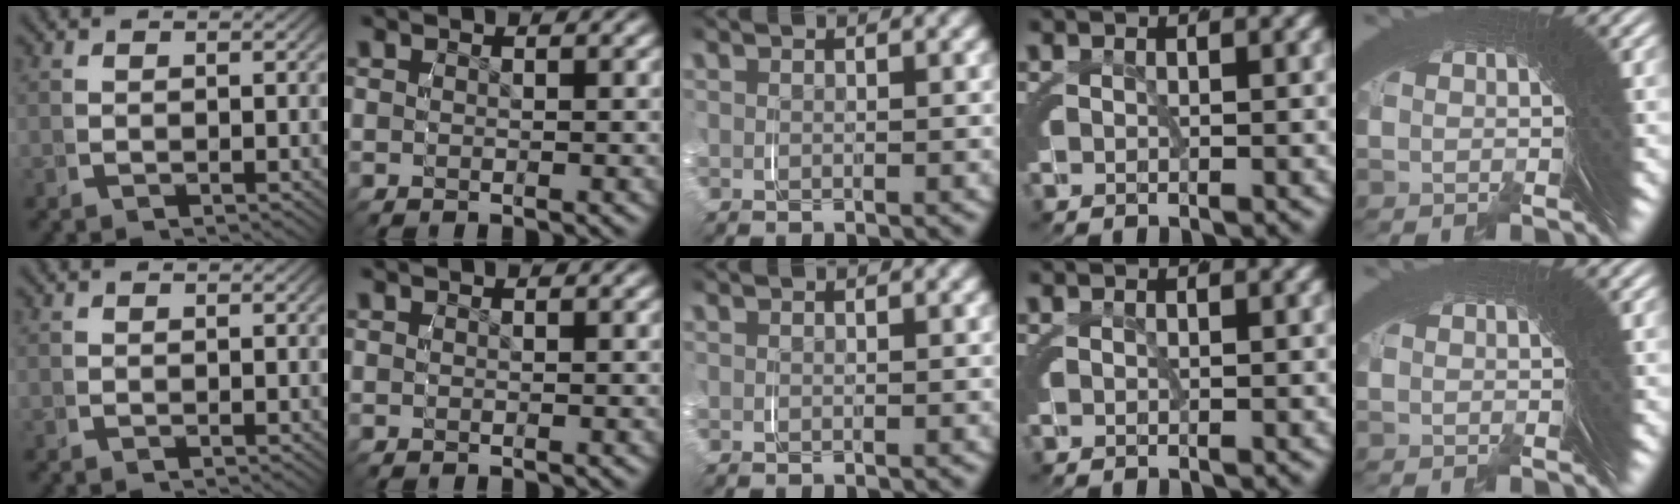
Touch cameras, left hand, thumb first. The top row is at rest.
{}